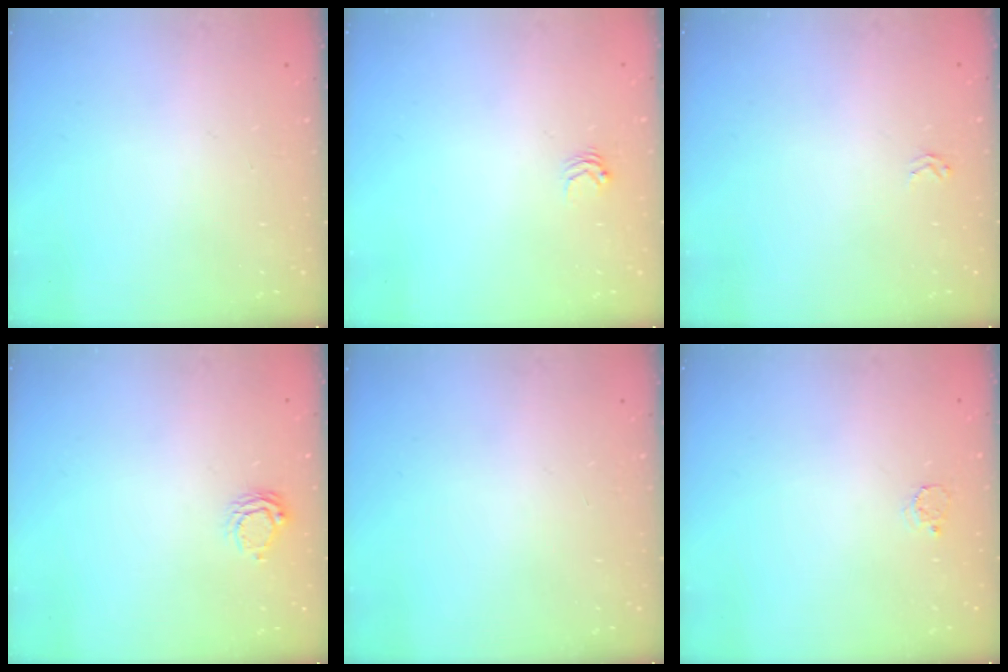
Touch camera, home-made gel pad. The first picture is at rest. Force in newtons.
{"total": 2.9, "press": 2.8, "slide": 0.4}
{"total": 1.6, "press": 1.6, "slide": 0.2}
{"total": 6.0, "press": 6.0, "slide": 0.4}
{"total": 0.0}
{"total": 2.5, "press": 2.5, "slide": 0.3}